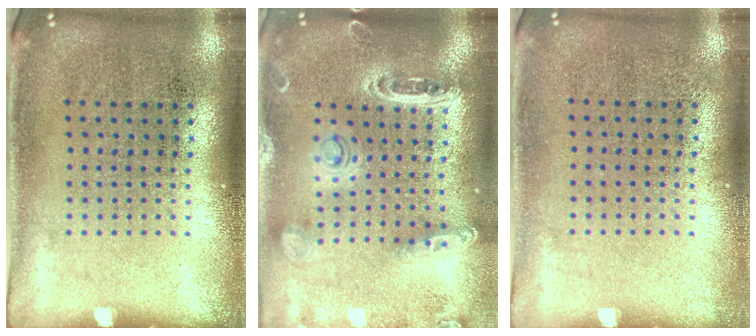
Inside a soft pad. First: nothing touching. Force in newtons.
{"total": 1.4, "press": 1.4, "slide": 0.1}
{"total": 0.0}